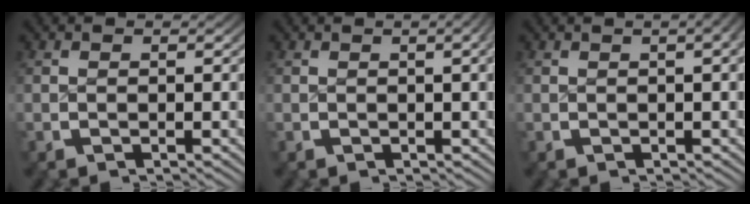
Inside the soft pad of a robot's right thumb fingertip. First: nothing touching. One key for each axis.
{"total": 2.1, "fx": 0.2, "fy": 0.5, "fz": 2.1, "tx": -0.022, "ty": 0.007, "tz": 0.003}
{"total": 3.4, "fx": 0.7, "fy": 1.2, "fz": 3.1, "tx": -0.029, "ty": 0.020, "tz": 0.005}